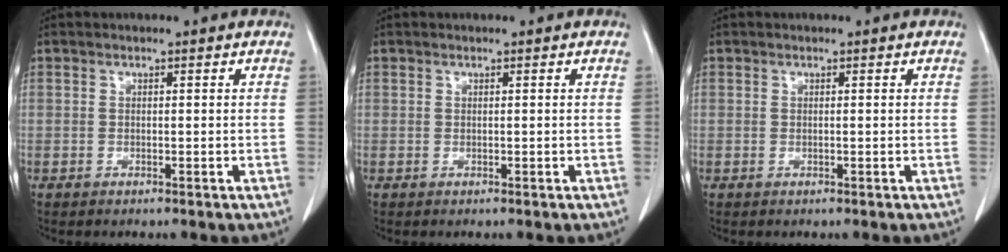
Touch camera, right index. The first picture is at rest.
{"total": 0.0}
{"total": 0.0}